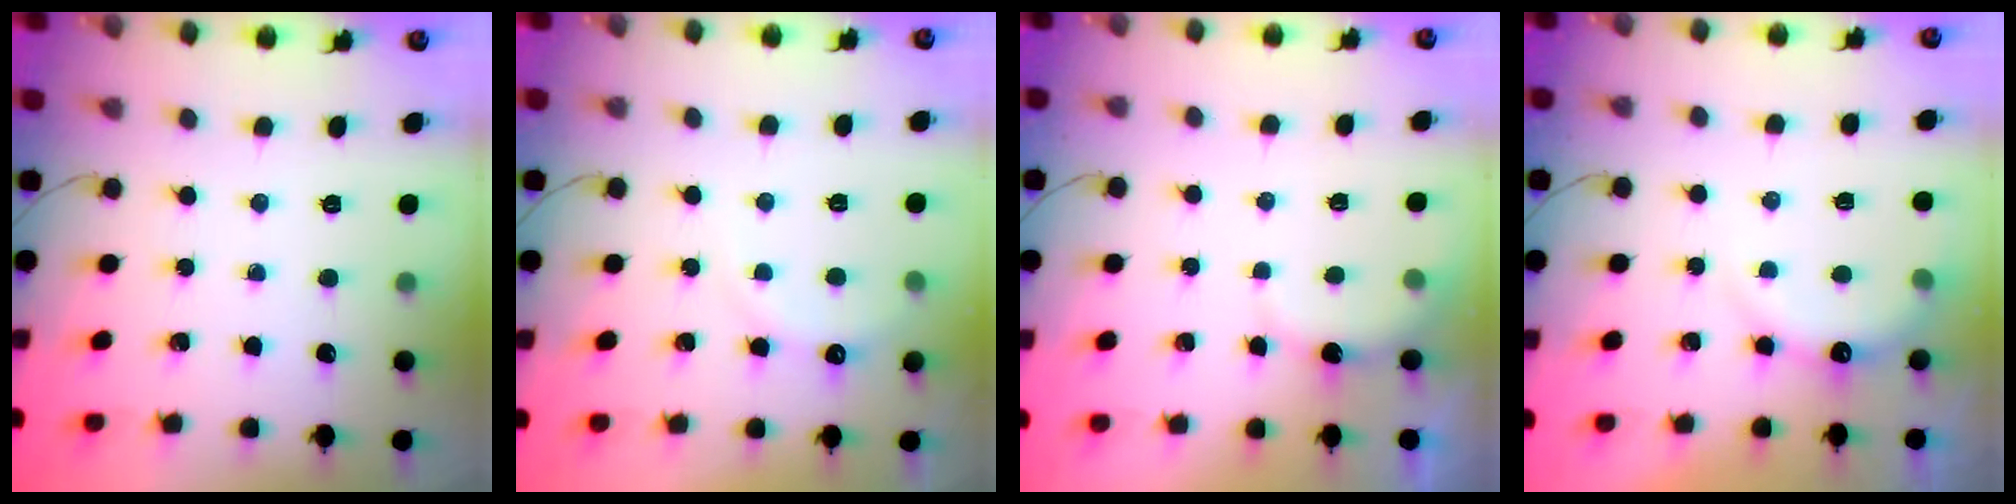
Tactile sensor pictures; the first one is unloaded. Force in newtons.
{"total": 6.0, "press": 5.9, "slide": 1.3}
{"total": 3.4, "press": 3.3, "slide": 0.9}
{"total": 8.4, "press": 8.3, "slide": 0.9}